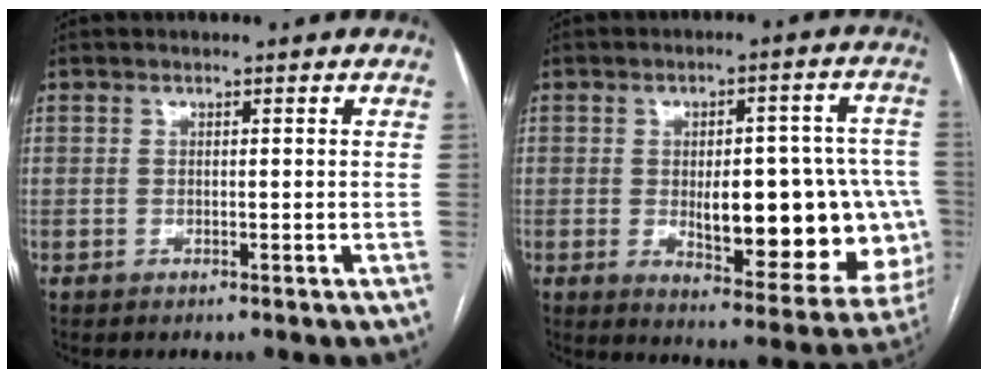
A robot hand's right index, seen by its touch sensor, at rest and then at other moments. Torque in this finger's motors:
{"motor_torque": [1.92, -0.22, 0.80, 0.12]}